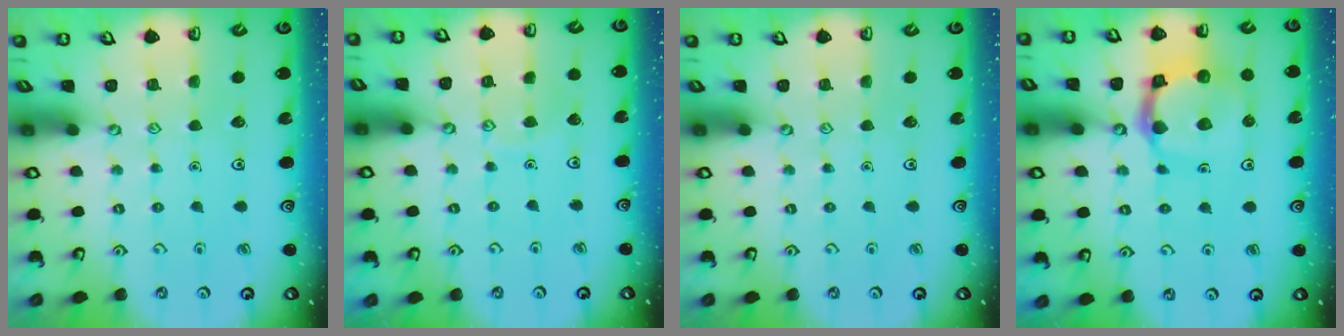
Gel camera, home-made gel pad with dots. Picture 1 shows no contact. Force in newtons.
{"total": 3.7, "press": 3.7, "slide": 0.3}
{"total": 0.0}
{"total": 13.0, "press": 12.9, "slide": 1.5}